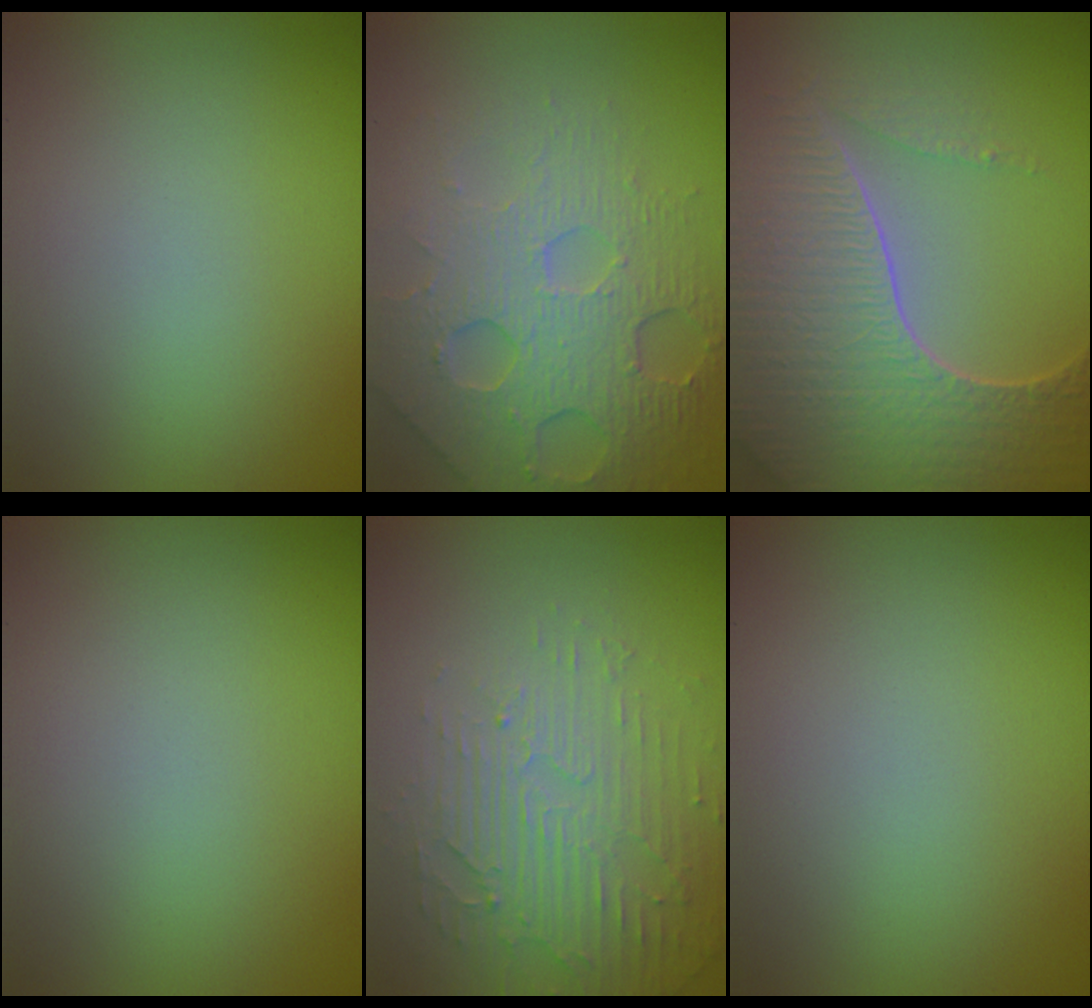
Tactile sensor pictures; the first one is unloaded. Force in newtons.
{"total": 6.6, "press": 4.8, "slide": 4.5}
{"total": 7.4, "press": 5.5, "slide": 5.0}
{"total": 0.0}
{"total": 5.2, "press": 3.3, "slide": 4.1}
{"total": 0.0}